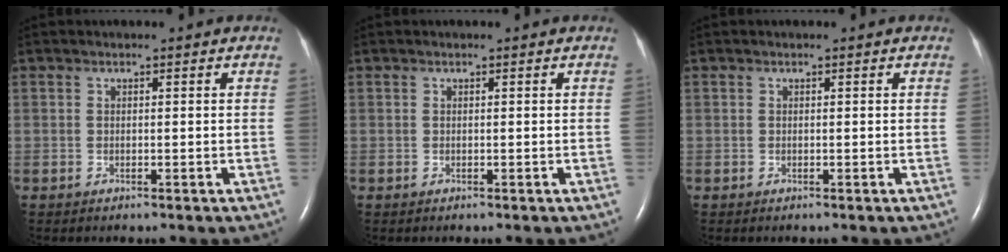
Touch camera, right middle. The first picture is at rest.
{"total": 0.0}
{"total": 0.0}